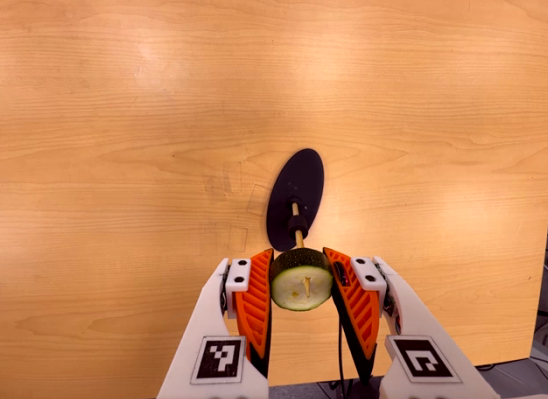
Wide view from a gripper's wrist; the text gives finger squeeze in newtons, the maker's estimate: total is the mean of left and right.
{"total": 10.5, "left": 10.5, "right": 10.6}